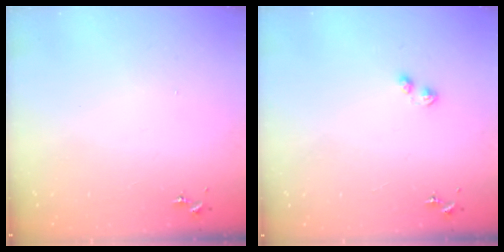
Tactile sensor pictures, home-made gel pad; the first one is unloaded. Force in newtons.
{"total": 2.9, "press": 2.8, "slide": 0.7}